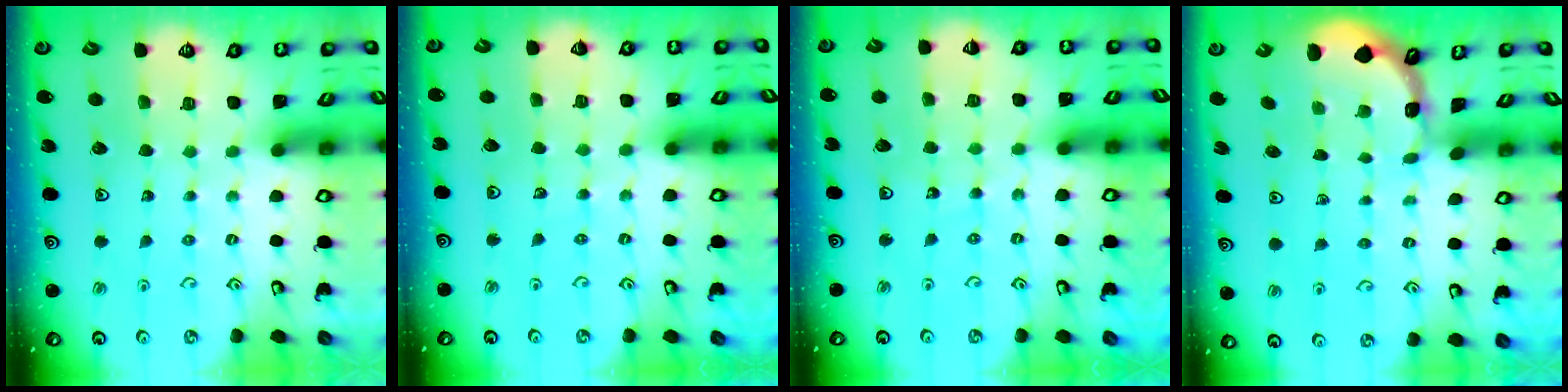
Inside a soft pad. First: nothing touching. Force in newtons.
{"total": 2.9, "press": 2.9, "slide": 0.2}
{"total": 7.0, "press": 6.8, "slide": 2.0}
{"total": 1.2, "press": 1.2, "slide": 0.2}